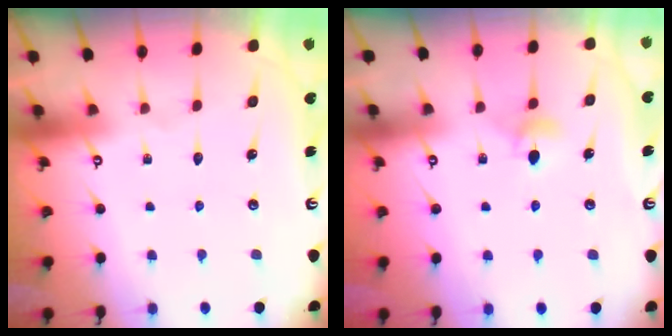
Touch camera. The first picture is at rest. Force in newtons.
{"total": 4.3, "press": 4.2, "slide": 0.6}